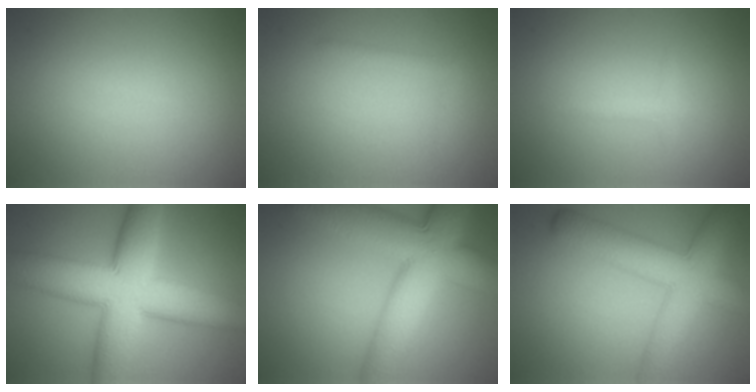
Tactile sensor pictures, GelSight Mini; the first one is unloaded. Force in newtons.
{"total": 0.8, "press": 0.8, "slide": 0.1}
{"total": 0.9, "press": 0.9, "slide": 0.1}
{"total": 12.2, "press": 12.2, "slide": 0.5}
{"total": 12.7, "press": 12.7, "slide": 0.4}
{"total": 8.0, "press": 8.0, "slide": 0.3}